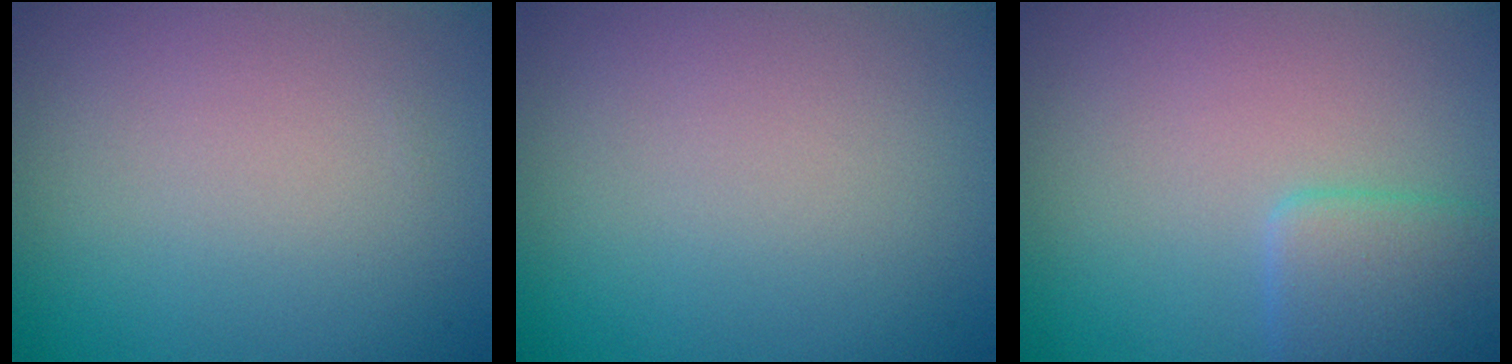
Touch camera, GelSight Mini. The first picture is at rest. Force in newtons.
{"total": 0.0}
{"total": 2.9, "press": 2.9, "slide": 0.2}